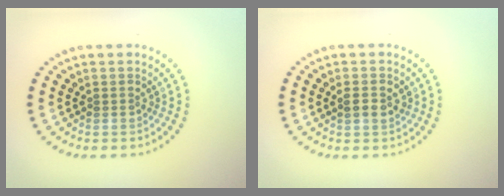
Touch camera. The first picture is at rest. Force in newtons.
{"total": 1.8, "press": 1.8, "slide": 0.4}